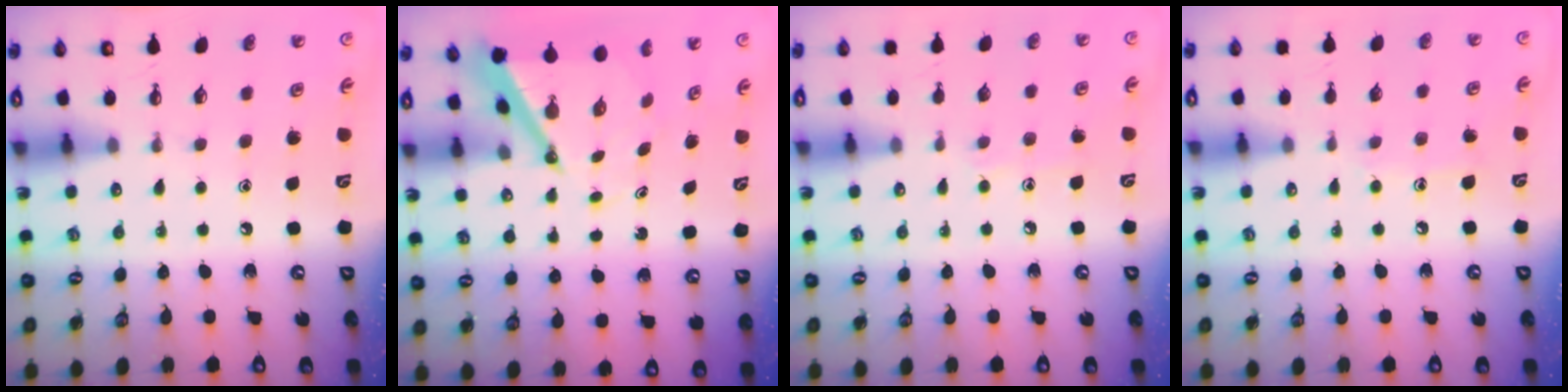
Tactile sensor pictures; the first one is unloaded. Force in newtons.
{"total": 6.8, "press": 6.8, "slide": 0.7}
{"total": 6.2, "press": 6.2, "slide": 0.7}
{"total": 6.4, "press": 6.4, "slide": 0.6}